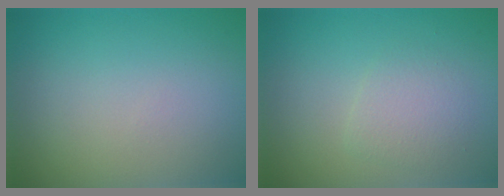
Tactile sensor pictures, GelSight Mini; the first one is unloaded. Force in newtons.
{"total": 2.0, "press": 2.0, "slide": 0.2}